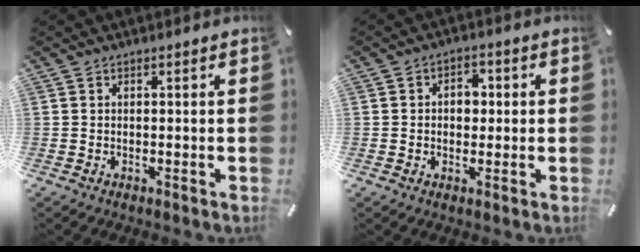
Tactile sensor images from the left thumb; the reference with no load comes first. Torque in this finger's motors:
{"motor_torque": [0.11, 0.08, 0.10, 0.05, 0.02]}